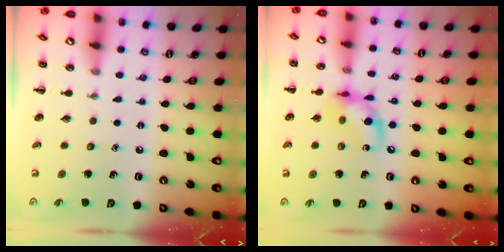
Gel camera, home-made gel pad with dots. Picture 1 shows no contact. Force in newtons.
{"total": 11.2, "press": 11.1, "slide": 1.7}